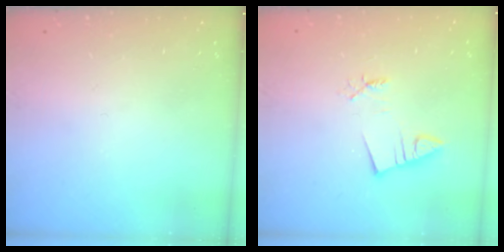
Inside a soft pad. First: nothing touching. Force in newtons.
{"total": 2.4, "press": 2.4, "slide": 0.3}